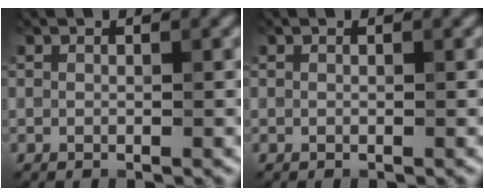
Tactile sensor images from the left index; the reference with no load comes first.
{"total": 0.0}